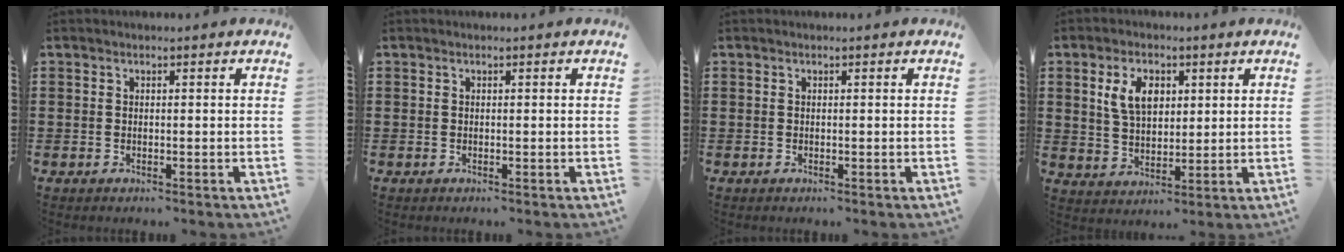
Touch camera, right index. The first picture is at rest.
{"total": 0.0}
{"total": 0.0}
{"total": 6.2, "force": [2.4, 3.8, 4.3], "torque": [-0.104, 0.013, 0.040]}